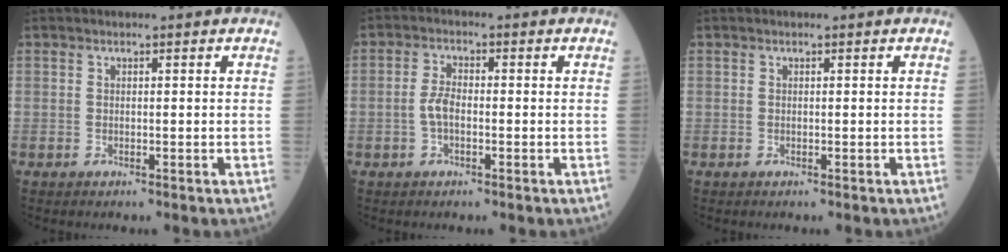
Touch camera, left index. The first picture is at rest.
{"total": 3.1, "force": [-0.9, 1.4, 2.6], "torque": [-0.058, 0.005, -0.020]}
{"total": 0.0}